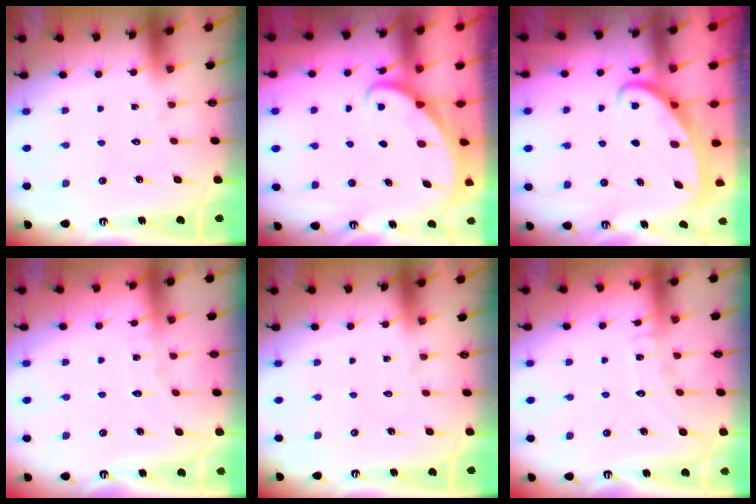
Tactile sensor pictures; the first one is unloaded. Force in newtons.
{"total": 1.8, "press": 1.7, "slide": 0.0}
{"total": 2.5, "press": 2.5, "slide": 0.3}
{"total": 4.5, "press": 4.5, "slide": 0.5}
{"total": 0.0}
{"total": 6.5, "press": 6.5, "slide": 0.6}